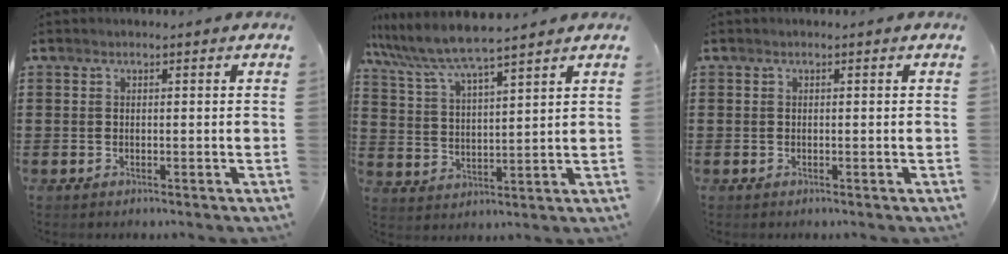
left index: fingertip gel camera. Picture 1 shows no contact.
{"total": 6.5, "force": [5.8, -0.1, 2.9], "torque": [-0.081, -0.032, 0.098]}
{"total": 0.0}